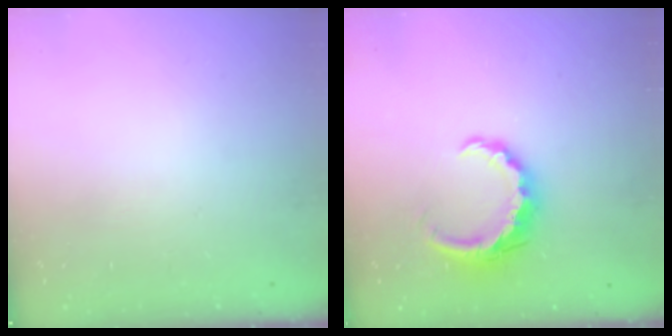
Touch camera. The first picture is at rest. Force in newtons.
{"total": 8.0, "press": 7.9, "slide": 1.1}